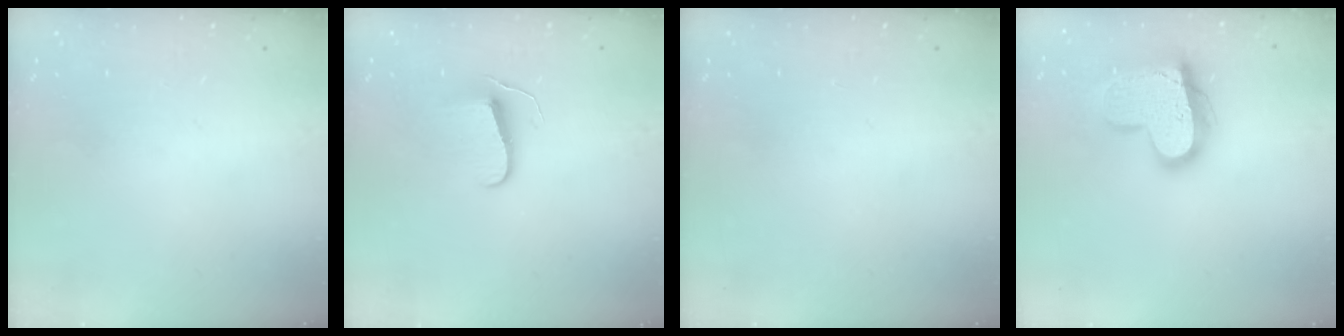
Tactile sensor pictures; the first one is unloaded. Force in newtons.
{"total": 7.5, "press": 7.4, "slide": 0.6}
{"total": 0.0}
{"total": 18.2, "press": 18.2, "slide": 1.6}